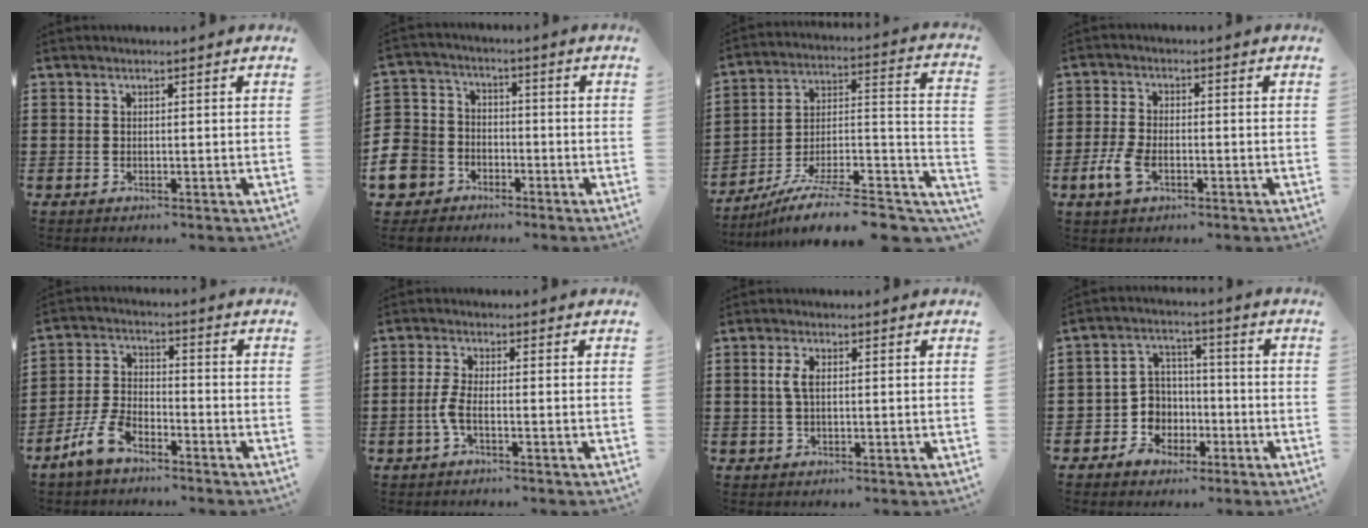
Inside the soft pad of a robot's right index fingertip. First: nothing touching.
{"total": 9.5, "force": [-5.5, 7.4, 2.4], "torque": [-0.097, 0.023, -0.113]}
{"total": 9.4, "force": [-7.2, 1.7, 5.9], "torque": [-0.085, 0.006, -0.130]}
{"total": 5.0, "force": [-2.0, 2.6, 3.7], "torque": [-0.099, -0.006, -0.043]}
{"total": 6.3, "force": [-4.5, 2.6, 3.5], "torque": [-0.100, 0.005, -0.094]}
{"total": 3.5, "force": [-1.4, 0.9, 3.1], "torque": [-0.083, -0.006, -0.033]}
{"total": 2.7, "force": [0.2, 1.1, 2.4], "torque": [-0.056, 0.002, -0.001]}
{"total": 6.4, "force": [-2.5, 5.7, 1.4], "torque": [-0.055, 0.012, -0.048]}